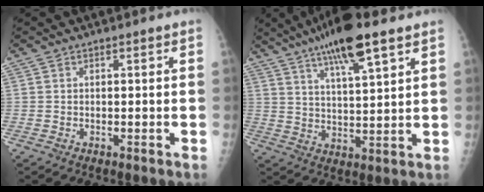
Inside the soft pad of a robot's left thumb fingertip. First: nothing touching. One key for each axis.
{"total": 13.2, "fx": 8.3, "fy": 2.6, "fz": 9.9, "tx": -0.164, "ty": -0.026, "tz": 0.140}